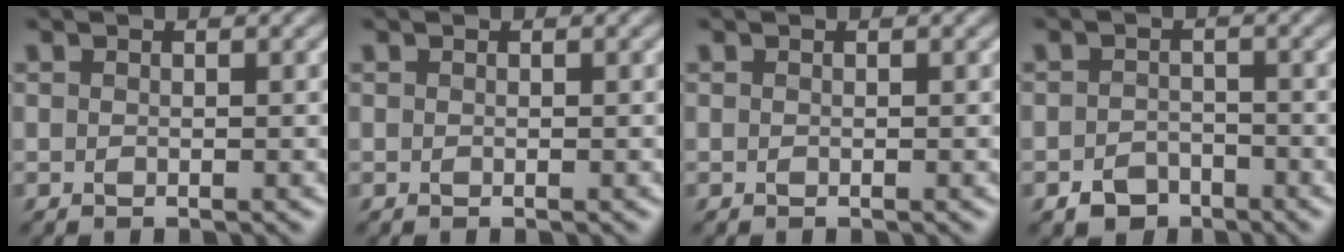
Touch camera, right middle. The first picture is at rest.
{"total": 0.0}
{"total": 0.0}
{"total": 2.2, "force": [-1.7, 1.4, 0.4], "torque": [-0.002, 0.006, -0.035]}